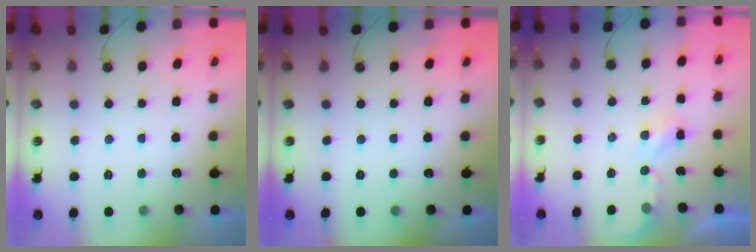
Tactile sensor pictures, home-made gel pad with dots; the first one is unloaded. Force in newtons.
{"total": 0.0}
{"total": 2.7, "press": 2.7, "slide": 0.5}